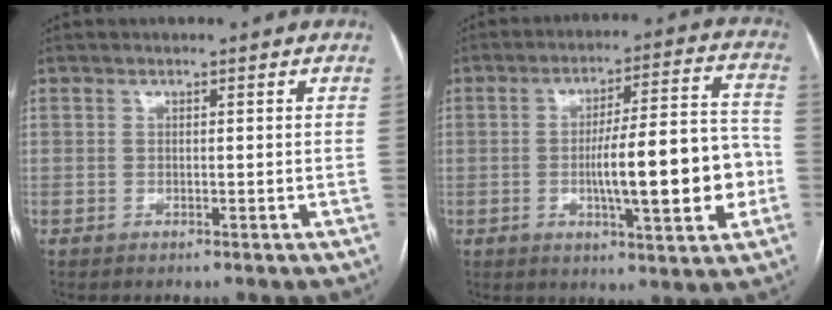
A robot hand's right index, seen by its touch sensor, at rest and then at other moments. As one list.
[{"total": 15.0, "force": [-2.8, 2.6, 14.5], "torque": [-0.220, 0.015, -0.036]}]